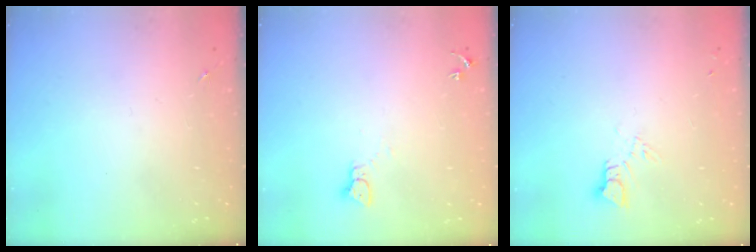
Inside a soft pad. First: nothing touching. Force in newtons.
{"total": 2.3, "press": 2.3, "slide": 0.2}
{"total": 3.4, "press": 3.4, "slide": 0.2}